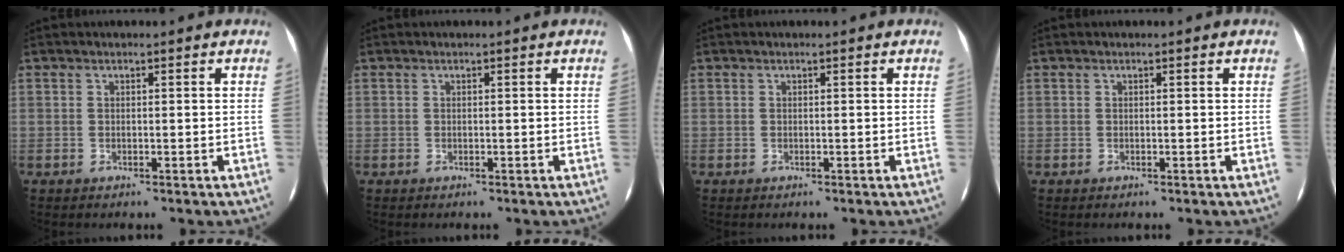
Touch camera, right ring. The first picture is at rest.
{"total": 0.0}
{"total": 0.0}
{"total": 0.0}